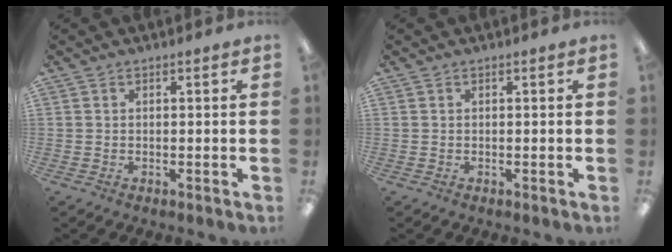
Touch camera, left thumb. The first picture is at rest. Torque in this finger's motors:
{"motor_torque": [0.00, 0.00, 0.12, -0.12, 0.00]}